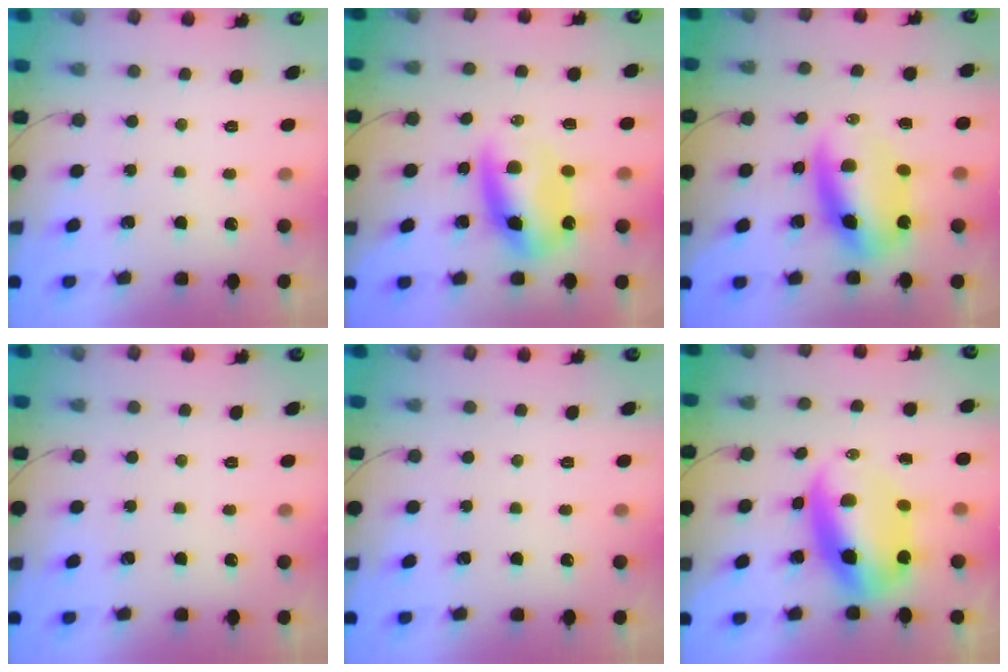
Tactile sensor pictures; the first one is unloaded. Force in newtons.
{"total": 9.2, "press": 9.0, "slide": 2.0}
{"total": 9.6, "press": 9.3, "slide": 2.5}
{"total": 0.0}
{"total": 0.0}
{"total": 10.9, "press": 10.6, "slide": 2.6}